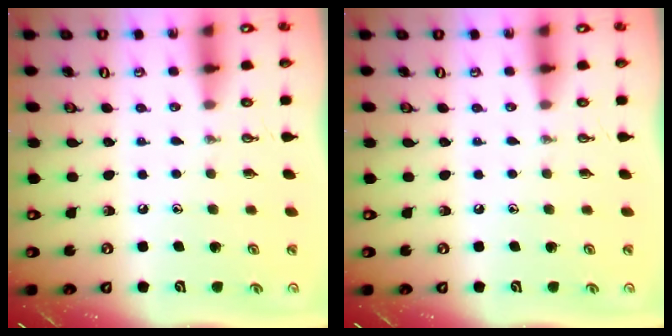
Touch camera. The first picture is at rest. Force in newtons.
{"total": 0.0}